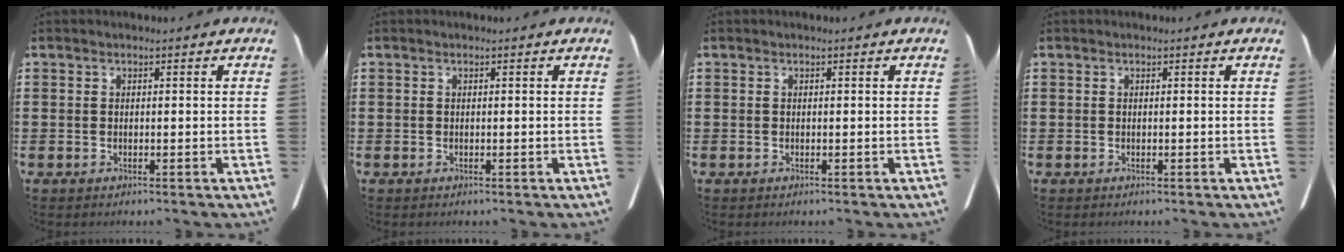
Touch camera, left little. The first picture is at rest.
{"total": 0.0}
{"total": 0.0}
{"total": 0.0}